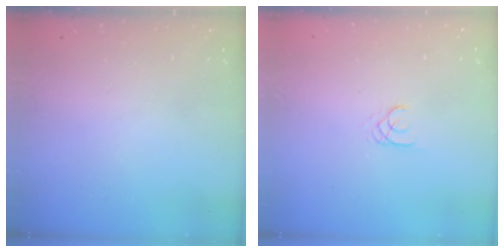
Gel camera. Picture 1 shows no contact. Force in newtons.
{"total": 1.7, "press": 1.7, "slide": 0.2}